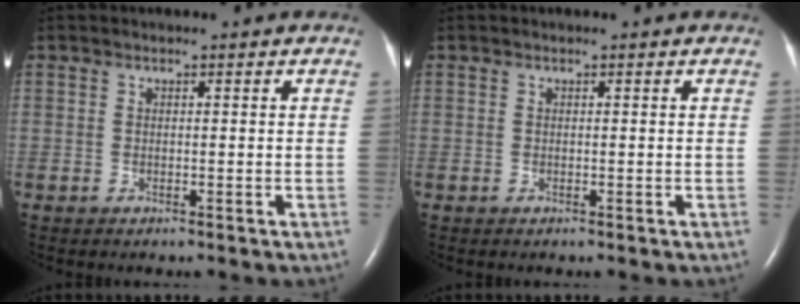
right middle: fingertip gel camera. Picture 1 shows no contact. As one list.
[{"total": 0.0}]